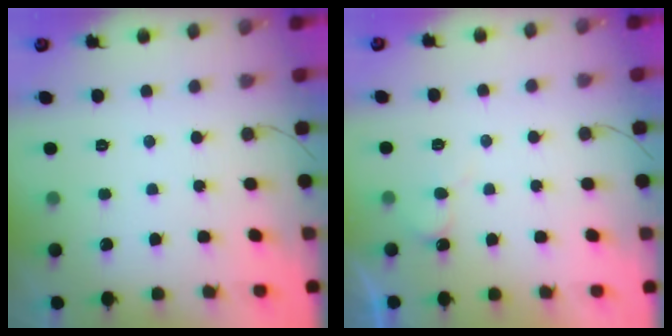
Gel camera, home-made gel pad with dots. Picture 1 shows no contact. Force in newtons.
{"total": 4.7, "press": 4.6, "slide": 0.5}